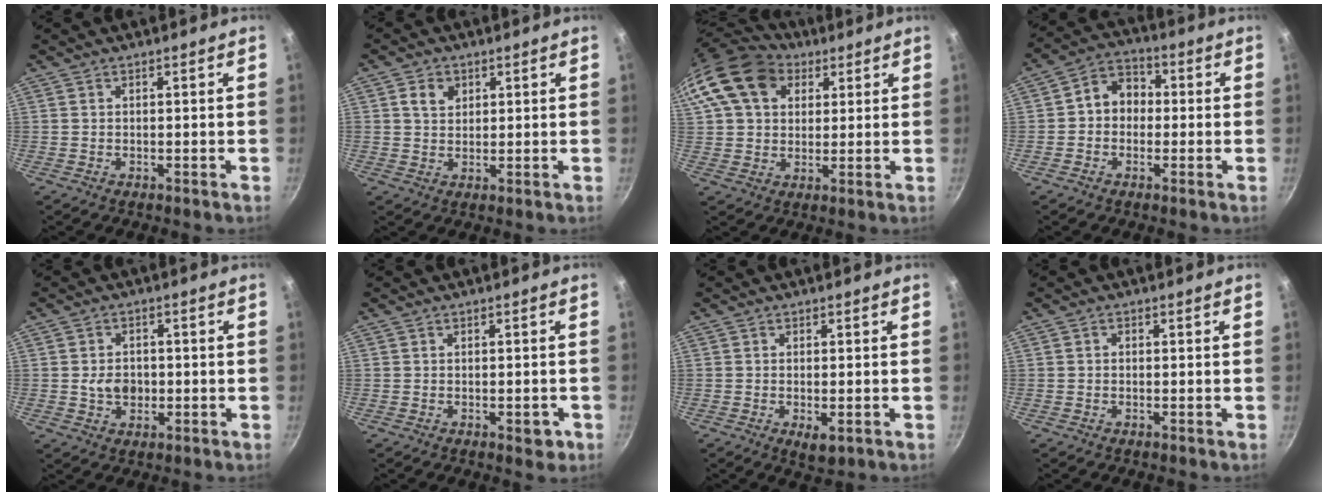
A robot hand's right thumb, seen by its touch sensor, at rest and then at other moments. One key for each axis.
{"total": 4.0, "fx": 1.4, "fy": 3.2, "fz": 1.9, "tx": -0.017, "ty": 0.001, "tz": 0.025}
{"total": 16.6, "fx": 6.6, "fy": 12.2, "fz": 9.1, "tx": -0.165, "ty": 0.015, "tz": 0.106}
{"total": 7.4, "fx": -0.1, "fy": 6.1, "fz": 4.1, "tx": -0.030, "ty": 0.024, "tz": -0.021}
{"total": 4.8, "fx": -0.5, "fy": 3.8, "fz": 3.0, "tx": -0.033, "ty": 0.004, "tz": -0.009}
{"total": 2.8, "fx": -1.1, "fy": 1.5, "fz": 2.1, "tx": -0.015, "ty": 0.009, "tz": -0.009}
{"total": 3.3, "fx": -1.1, "fy": 1.4, "fz": 2.8, "tx": -0.044, "ty": -0.008, "tz": -0.011}
{"total": 0.7, "fx": -0.1, "fy": 0.6, "fz": 0.3, "tx": -0.005, "ty": 0.005, "tz": -0.001}